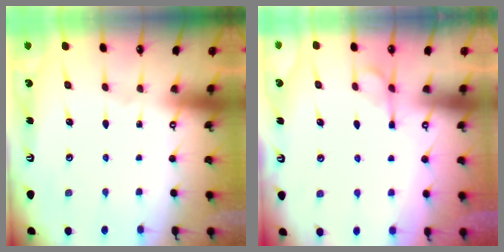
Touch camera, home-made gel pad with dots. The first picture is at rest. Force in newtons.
{"total": 2.0, "press": 1.4, "slide": 1.3}